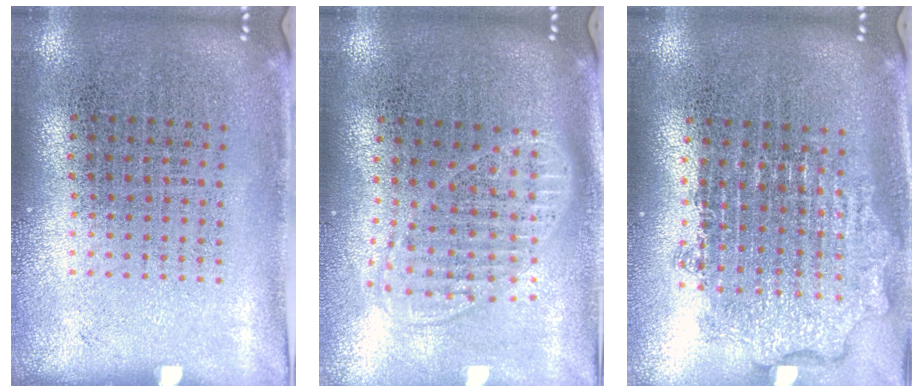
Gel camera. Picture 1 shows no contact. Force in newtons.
{"total": 1.8, "press": 1.4, "slide": 1.0}
{"total": 1.9, "press": 1.5, "slide": 1.2}